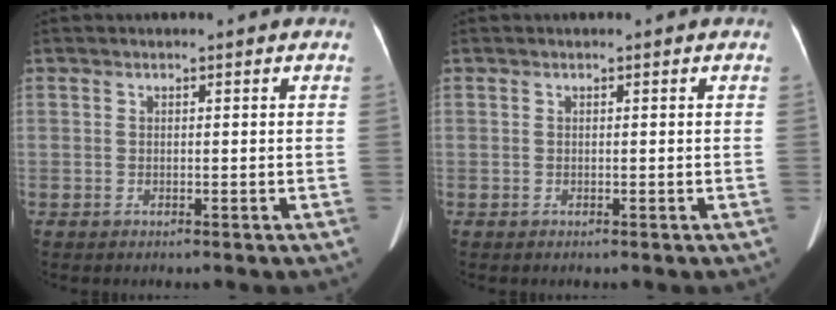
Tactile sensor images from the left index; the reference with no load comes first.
{"total": 0.0}